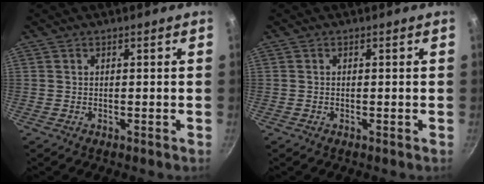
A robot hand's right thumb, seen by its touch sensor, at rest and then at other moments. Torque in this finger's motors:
{"motor_torque": [-0.53, -0.09, -0.42, -0.02, -0.06]}